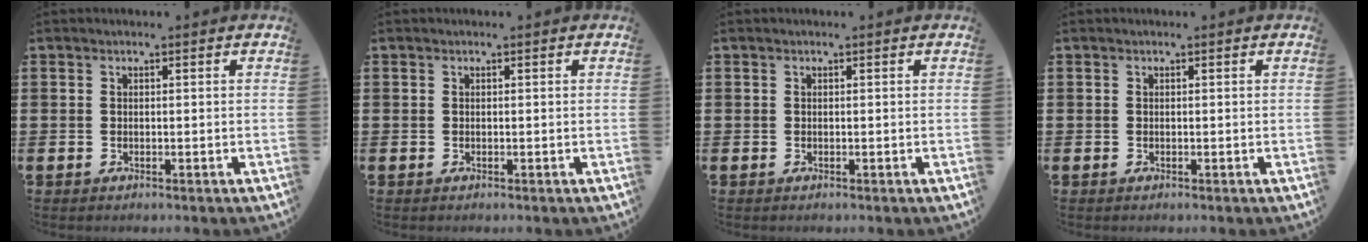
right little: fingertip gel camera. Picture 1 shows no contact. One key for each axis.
{"total": 0.0}
{"total": 0.0}
{"total": 0.0}